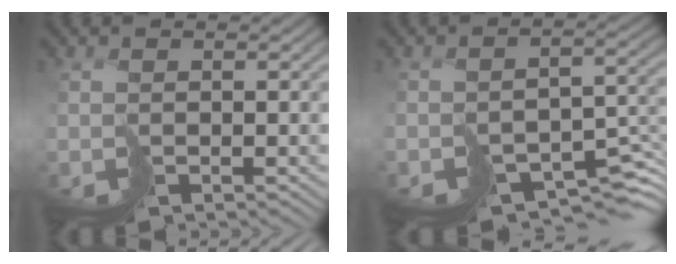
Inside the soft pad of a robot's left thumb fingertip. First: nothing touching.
{"total": 6.6, "force": [-4.7, 2.9, 3.7], "torque": [-0.045, -0.024, -0.053]}